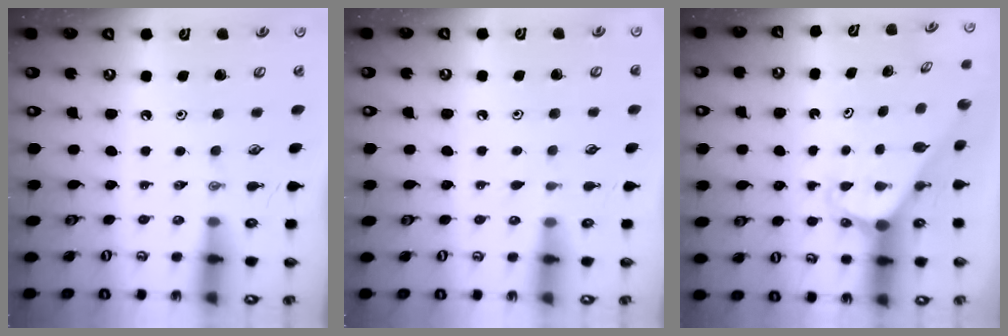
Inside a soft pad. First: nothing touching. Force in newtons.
{"total": 1.4, "press": 1.4, "slide": 0.2}
{"total": 2.0, "press": 2.0, "slide": 0.0}